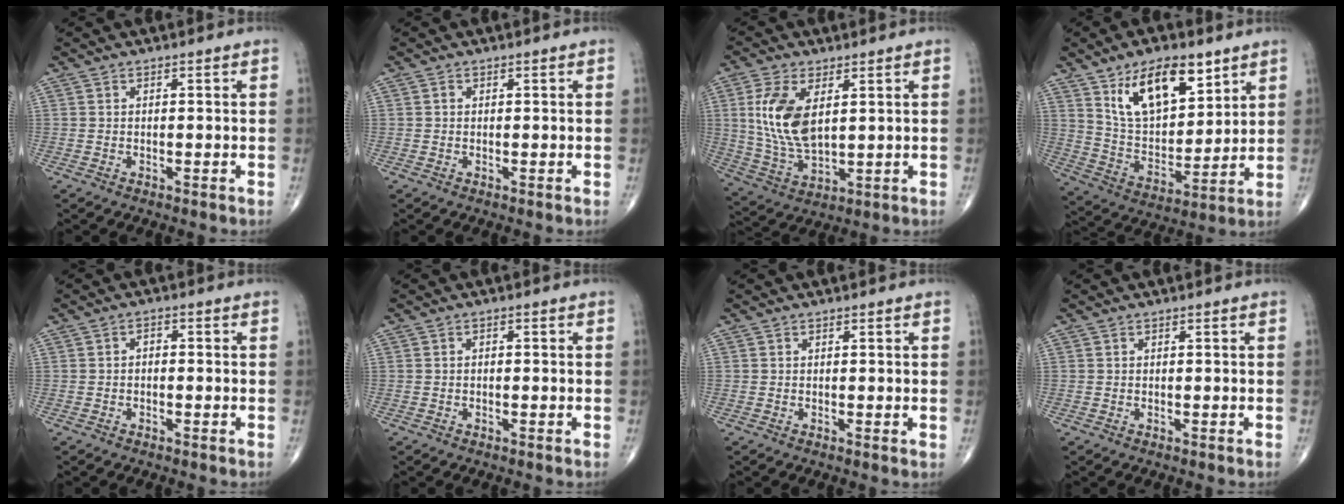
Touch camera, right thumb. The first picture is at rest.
{"total": 0.5, "force": [0.1, 0.5, 0.2], "torque": [0.000, 0.001, 0.001]}
{"total": 12.3, "force": [3.0, 6.4, 10.1], "torque": [-0.208, -0.015, 0.068]}
{"total": 16.7, "force": [9.3, 8.1, 11.2], "torque": [-0.150, -0.046, 0.175]}
{"total": 1.4, "force": [-0.3, 1.0, 1.0], "torque": [-0.012, 0.008, -0.009]}
{"total": 0.5, "force": [-0.1, 0.4, 0.4], "torque": [-0.006, 0.002, -0.006]}
{"total": 0.5, "force": [0.2, 0.1, 0.5], "torque": [-0.010, -0.002, 0.002]}
{"total": 0.0}